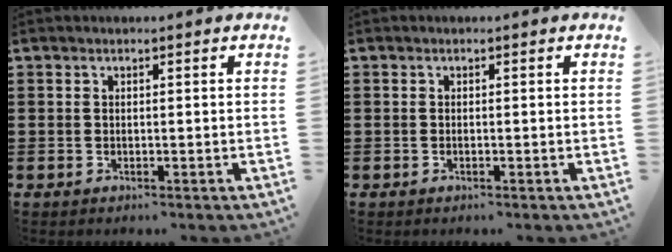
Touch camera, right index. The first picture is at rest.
{"total": 0.0}